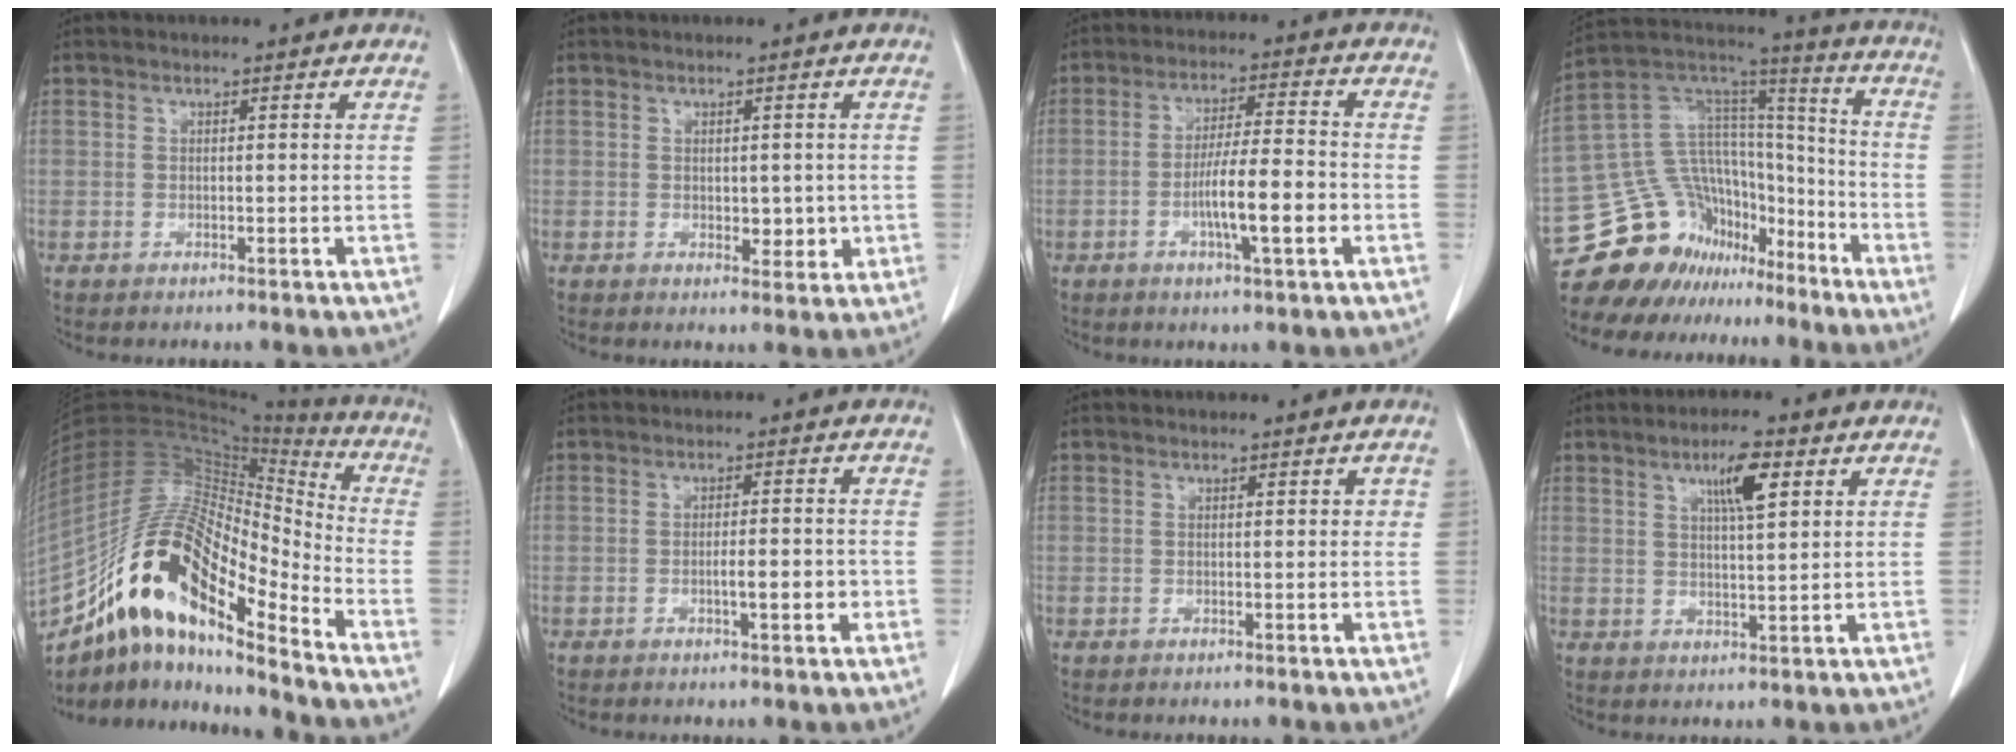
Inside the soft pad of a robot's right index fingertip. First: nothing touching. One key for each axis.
{"total": 3.1, "fx": 0.0, "fy": 1.9, "fz": 2.4, "tx": -0.022, "ty": -0.003, "tz": 0.012}
{"total": 8.7, "fx": -2.5, "fy": 0.7, "fz": 8.3, "tx": -0.141, "ty": 0.002, "tz": -0.041}
{"total": 19.1, "fx": -15.0, "fy": 10.7, "fz": 5.2, "tx": -0.104, "ty": 0.085, "tz": -0.250}
{"total": 21.4, "fx": -14.0, "fy": 5.5, "fz": 15.2, "tx": -0.313, "ty": 0.014, "tz": -0.250}
{"total": 3.4, "fx": -0.8, "fy": 0.7, "fz": 3.2, "tx": -0.049, "ty": 0.003, "tz": -0.005}
{"total": 1.0, "fx": 0.2, "fy": 0.7, "fz": 0.8, "tx": -0.007, "ty": 0.006, "tz": 0.004}
{"total": 5.8, "fx": 2.8, "fy": 0.8, "fz": 5.0, "tx": -0.088, "ty": 0.001, "tz": 0.046}